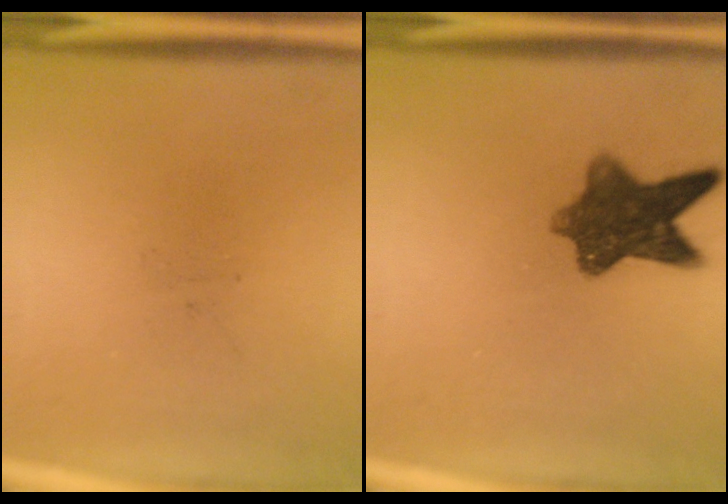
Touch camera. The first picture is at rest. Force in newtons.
{"total": 8.7}